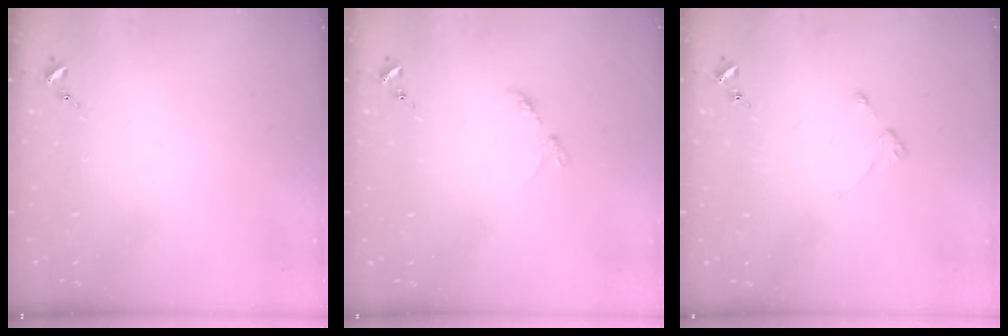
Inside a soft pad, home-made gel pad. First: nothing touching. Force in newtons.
{"total": 2.8, "press": 2.8, "slide": 0.5}
{"total": 2.2, "press": 2.1, "slide": 0.4}